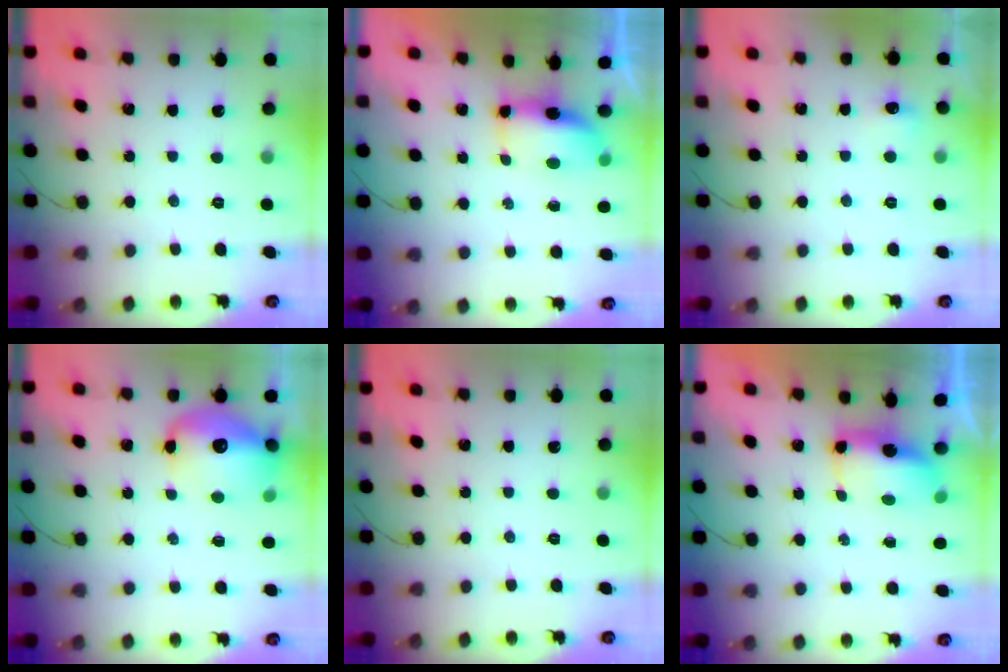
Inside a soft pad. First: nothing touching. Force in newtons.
{"total": 6.2, "press": 6.1, "slide": 1.2}
{"total": 5.2, "press": 5.0, "slide": 1.3}
{"total": 14.6, "press": 14.2, "slide": 3.0}
{"total": 0.0}
{"total": 6.6, "press": 6.6, "slide": 0.6}